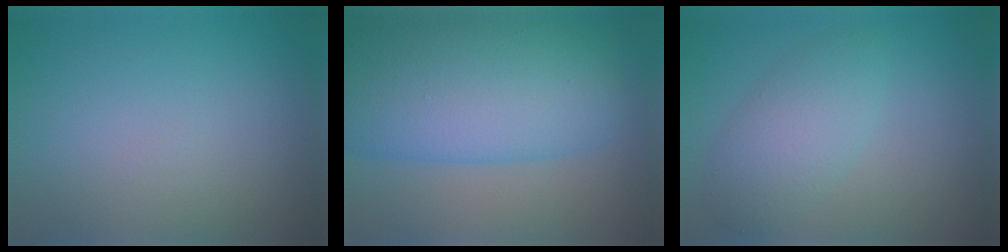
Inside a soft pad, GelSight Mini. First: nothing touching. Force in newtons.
{"total": 11.7, "press": 11.7, "slide": 0.2}
{"total": 3.9, "press": 3.9, "slide": 0.1}